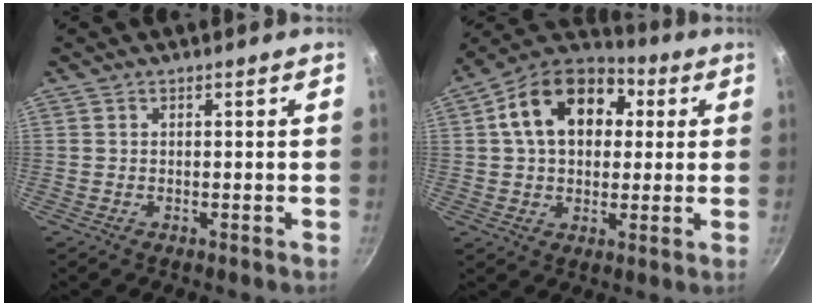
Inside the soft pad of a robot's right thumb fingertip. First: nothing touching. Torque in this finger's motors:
{"motor_torque": [0.74, 3.75, 1.32, 0.07, 0.15]}